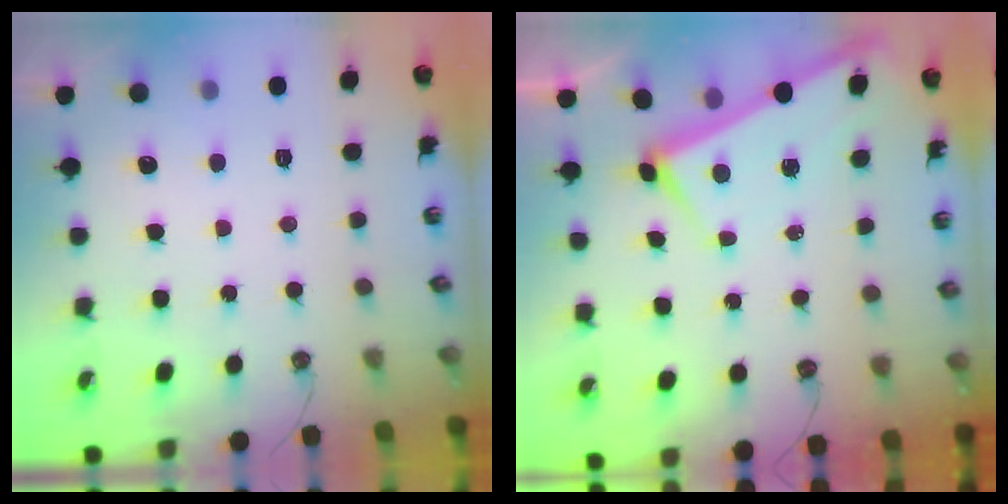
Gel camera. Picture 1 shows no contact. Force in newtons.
{"total": 2.4, "press": 2.4, "slide": 0.1}